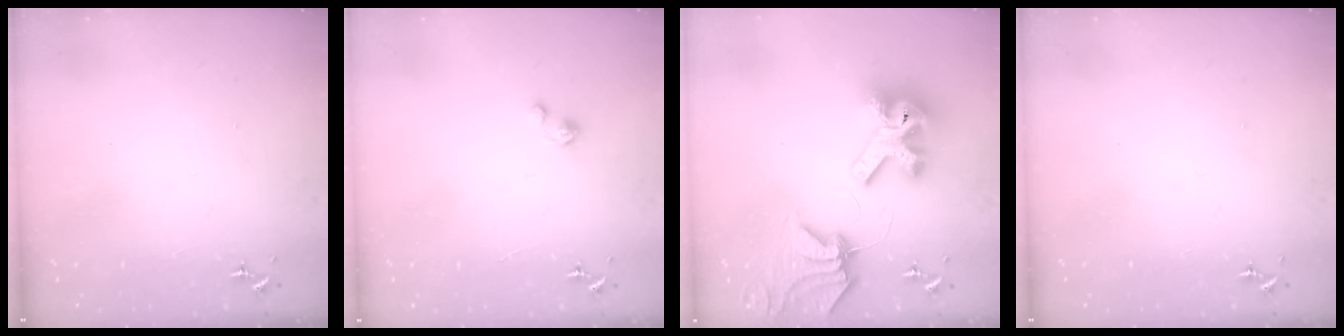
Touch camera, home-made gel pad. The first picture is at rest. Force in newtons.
{"total": 1.9, "press": 1.9, "slide": 0.2}
{"total": 16.8, "press": 16.7, "slide": 2.1}
{"total": 0.0}